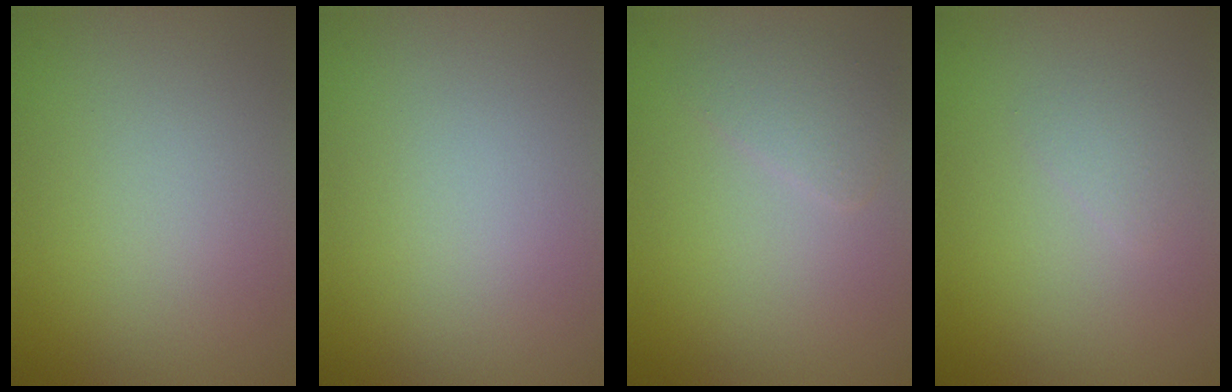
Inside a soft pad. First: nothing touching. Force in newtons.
{"total": 0.0}
{"total": 1.7, "press": 1.7, "slide": 0.1}
{"total": 0.9, "press": 0.9, "slide": 0.0}